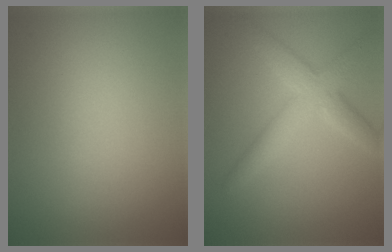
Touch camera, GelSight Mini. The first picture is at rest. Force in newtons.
{"total": 4.4, "press": 4.4, "slide": 0.2}